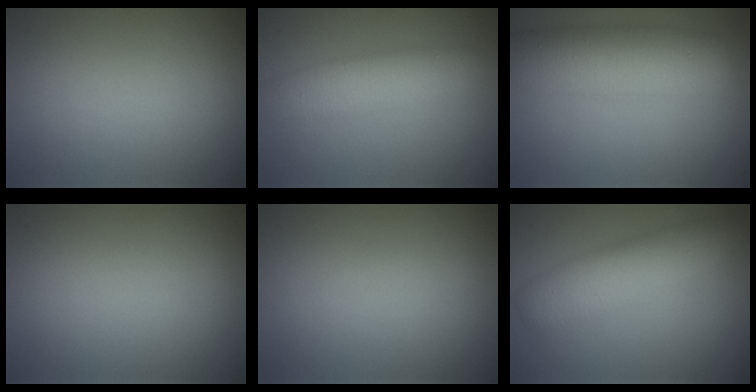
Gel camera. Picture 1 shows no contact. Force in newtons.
{"total": 4.3, "press": 4.3, "slide": 0.1}
{"total": 8.0, "press": 8.0, "slide": 0.1}
{"total": 0.0}
{"total": 0.0}
{"total": 5.0, "press": 5.0, "slide": 0.2}